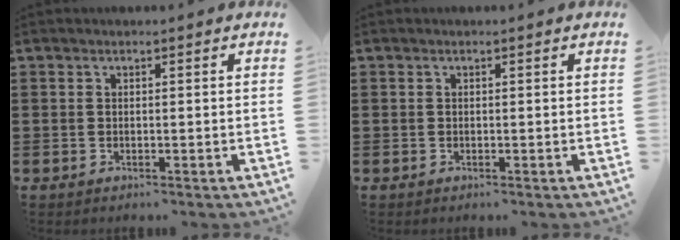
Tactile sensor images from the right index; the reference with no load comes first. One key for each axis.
{"total": 0.0}